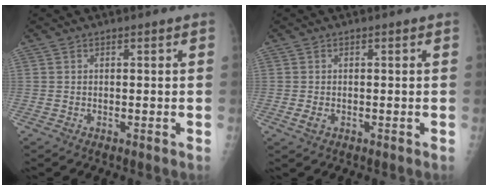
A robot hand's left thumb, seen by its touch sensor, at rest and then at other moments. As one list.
[{"total": 1.6, "force": [-0.4, 1.1, 1.1], "torque": [-0.023, -0.003, -0.007]}]